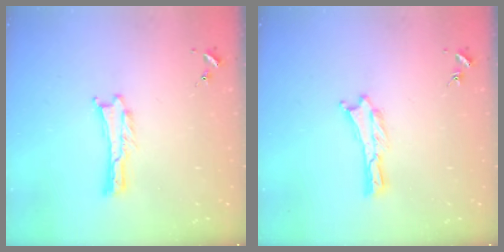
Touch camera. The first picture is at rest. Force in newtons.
{"total": 0.0}